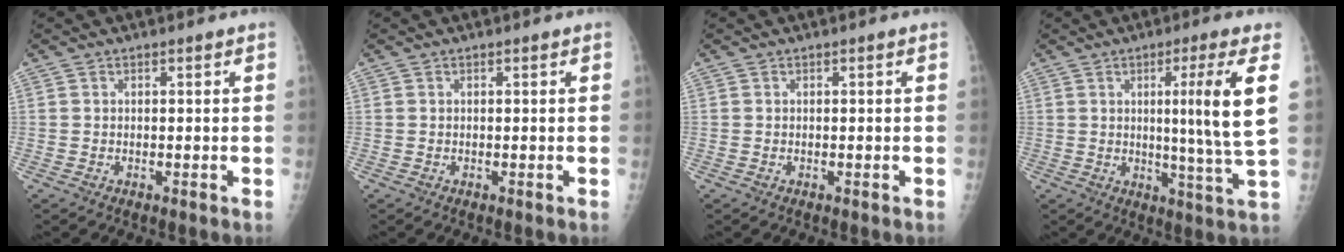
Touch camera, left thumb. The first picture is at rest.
{"total": 0.0}
{"total": 0.0}
{"total": 12.4, "force": [2.8, -1.1, 12.0], "torque": [-0.193, -0.030, 0.042]}